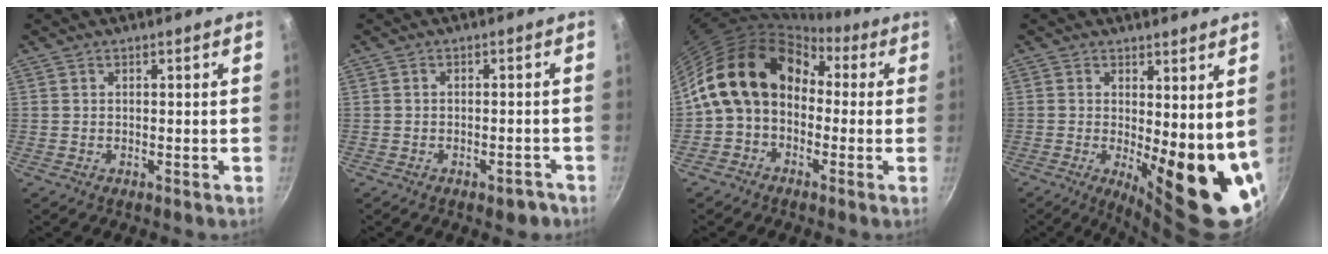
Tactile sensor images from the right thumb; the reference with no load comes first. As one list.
[{"total": 3.1, "force": [-2.0, 1.6, 1.7], "torque": [-0.011, 0.025, -0.014]}, {"total": 15.1, "force": [0.5, 11.5, 9.7], "torque": [-0.137, 0.053, -0.012]}, {"total": 14.0, "force": [0.4, 5.3, 13.0], "torque": [-0.144, -0.034, 0.017]}]